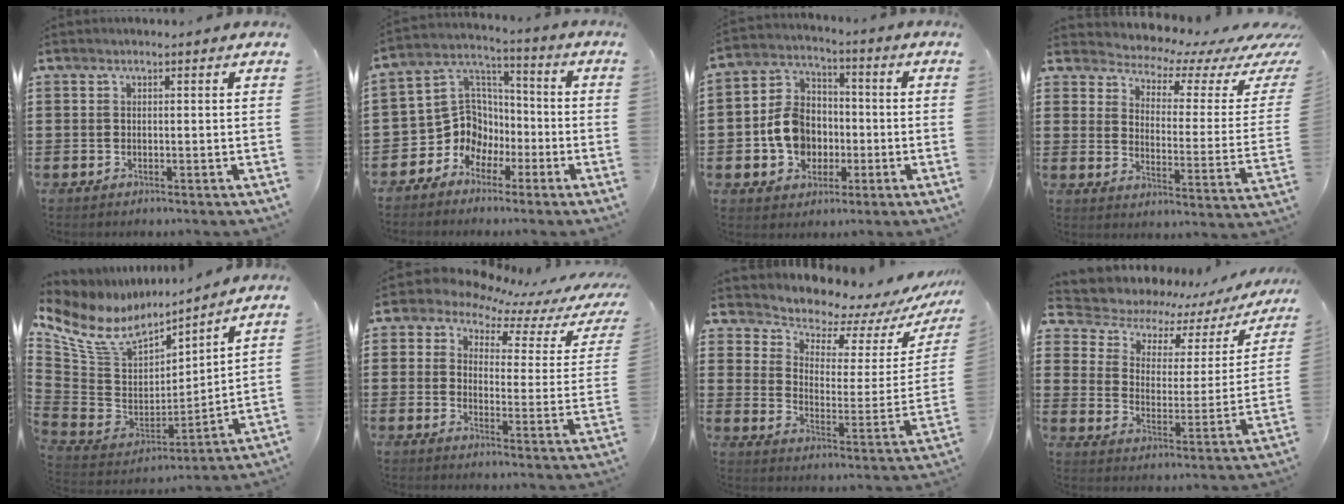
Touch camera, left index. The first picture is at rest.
{"total": 8.7, "force": [-3.0, 7.8, 2.4], "torque": [-0.087, -0.001, -0.058]}
{"total": 8.8, "force": [-1.6, 7.4, 4.5], "torque": [-0.121, 0.022, -0.030]}
{"total": 3.8, "force": [3.5, 1.0, 1.1], "torque": [-0.039, -0.036, 0.050]}
{"total": 10.1, "force": [7.0, 5.1, 5.1], "torque": [-0.144, -0.045, 0.125]}
{"total": 5.7, "force": [4.9, 2.3, 1.8], "torque": [-0.059, -0.031, 0.081]}
{"total": 5.7, "force": [5.5, 1.7, 0.4], "torque": [-0.036, -0.053, 0.090]}
{"total": 4.3, "force": [2.8, 2.9, 1.6], "torque": [-0.054, -0.020, 0.041]}